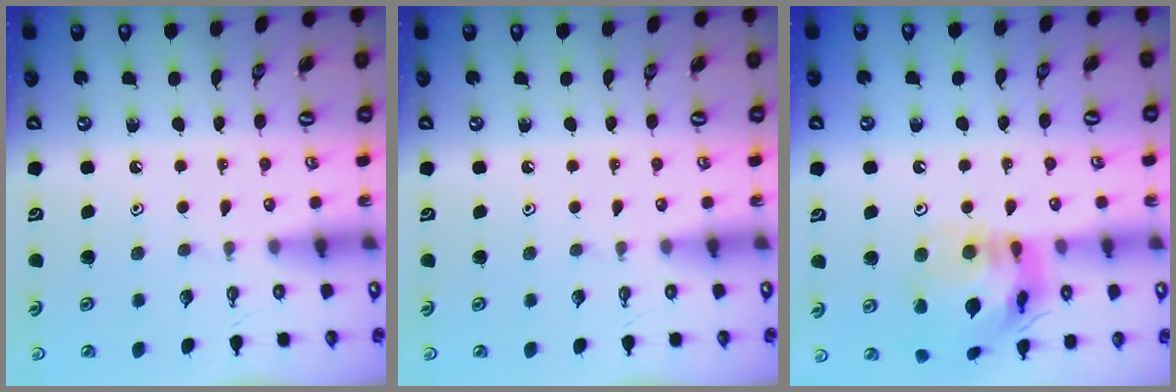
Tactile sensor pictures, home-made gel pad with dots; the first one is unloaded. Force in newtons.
{"total": 0.0}
{"total": 18.3, "press": 18.2, "slide": 1.9}